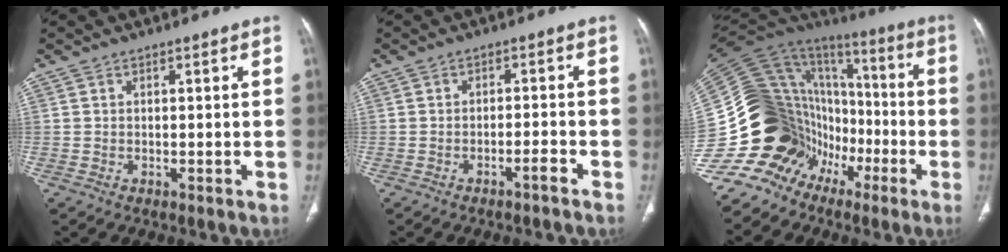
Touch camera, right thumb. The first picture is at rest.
{"total": 2.3, "force": [-1.7, 0.2, 1.6], "torque": [-0.034, 0.017, -0.027]}
{"total": 22.3, "force": [-12.0, 17.0, 8.0], "torque": [-0.121, 0.125, -0.211]}